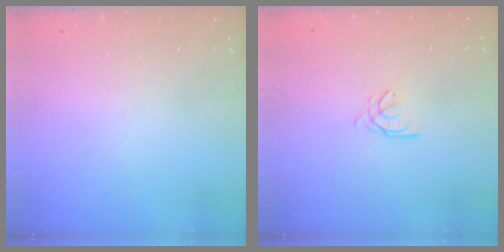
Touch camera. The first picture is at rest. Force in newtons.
{"total": 2.6, "press": 2.6, "slide": 0.1}